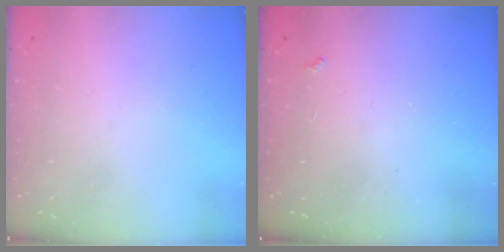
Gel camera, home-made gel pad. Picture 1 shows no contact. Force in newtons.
{"total": 2.2, "press": 2.1, "slide": 0.4}